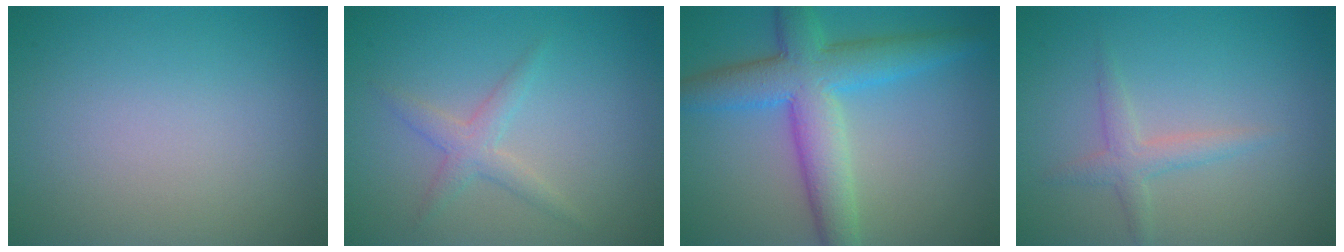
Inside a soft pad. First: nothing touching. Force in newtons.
{"total": 2.1, "press": 2.1, "slide": 0.0}
{"total": 7.4, "press": 7.4, "slide": 0.2}
{"total": 1.9, "press": 1.9, "slide": 0.0}